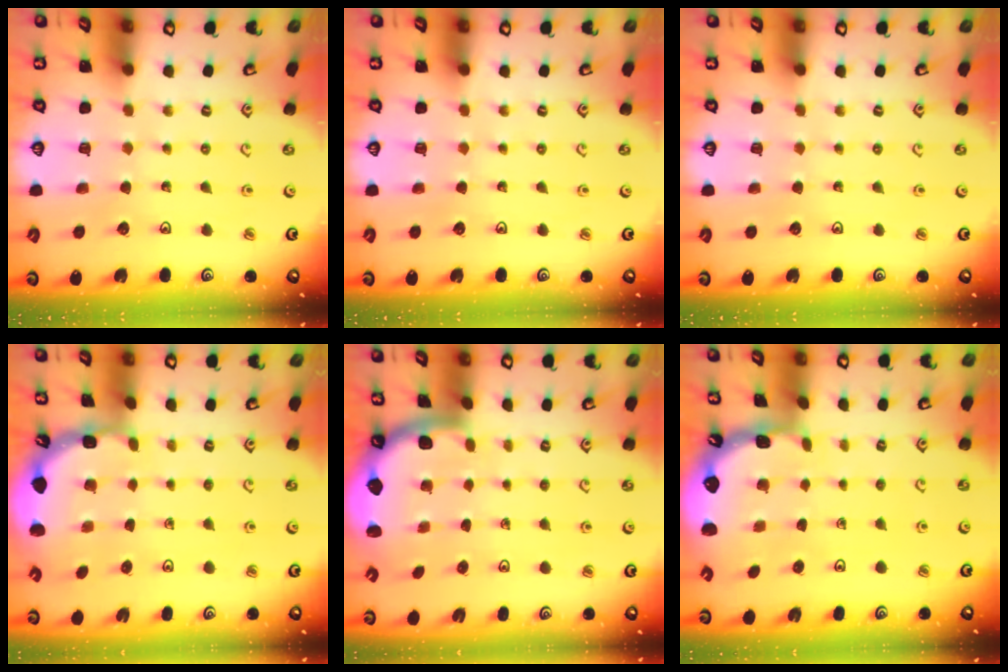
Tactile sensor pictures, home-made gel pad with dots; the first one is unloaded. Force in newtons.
{"total": 0.0}
{"total": 0.0}
{"total": 1.9, "press": 1.8, "slide": 0.6}
{"total": 1.9, "press": 1.9, "slide": 0.3}
{"total": 1.2, "press": 1.1, "slide": 0.1}